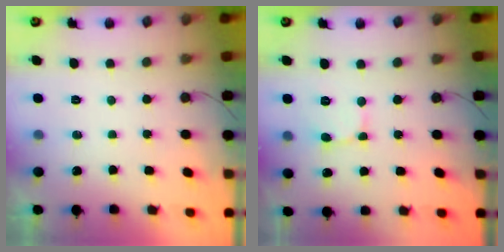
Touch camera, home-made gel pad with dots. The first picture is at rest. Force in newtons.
{"total": 2.1, "press": 2.1, "slide": 0.2}